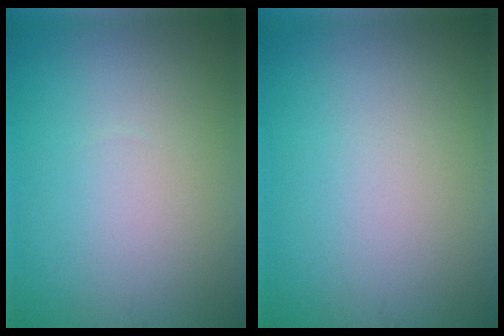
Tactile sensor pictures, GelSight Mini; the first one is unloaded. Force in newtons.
{"total": 0.0}